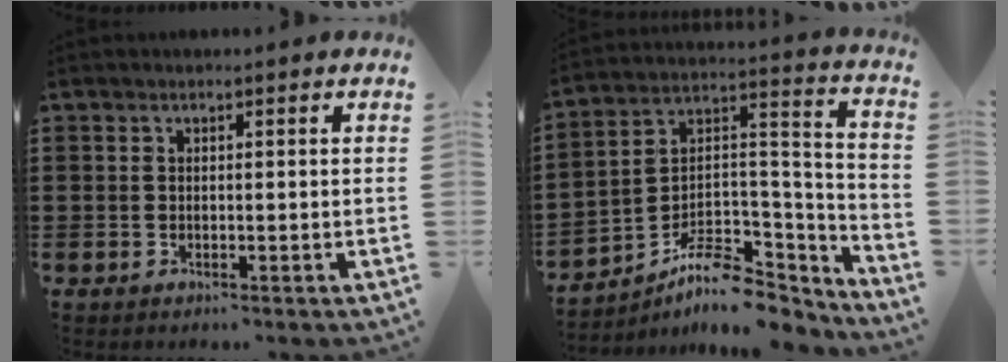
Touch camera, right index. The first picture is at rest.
{"total": 9.0, "force": [-7.0, 3.7, 4.3], "torque": [-0.074, 0.017, -0.133]}